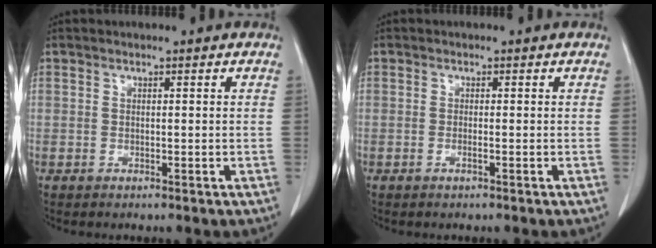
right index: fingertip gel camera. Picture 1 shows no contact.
{"total": 0.7, "force": [-0.3, 0.0, 0.6], "torque": [-0.014, -0.001, -0.005]}